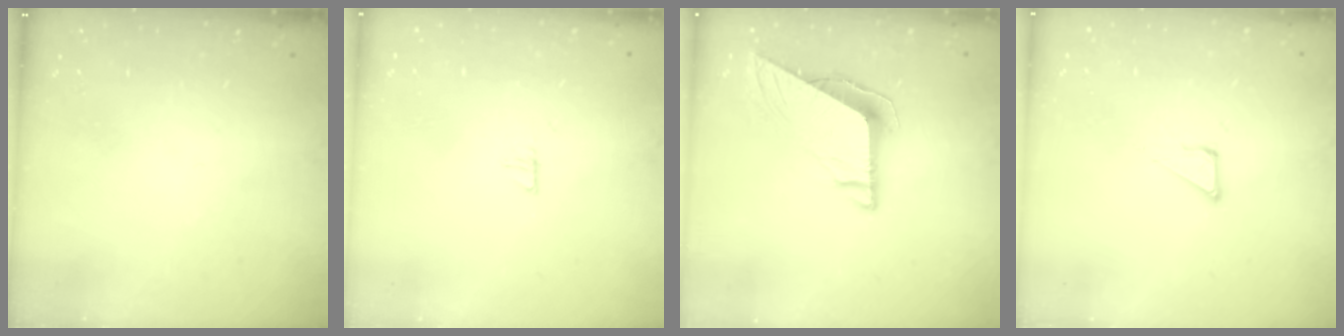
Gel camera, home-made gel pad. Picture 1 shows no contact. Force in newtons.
{"total": 3.7, "press": 3.7, "slide": 0.3}
{"total": 8.5, "press": 8.5, "slide": 0.3}
{"total": 3.6, "press": 3.6, "slide": 0.3}